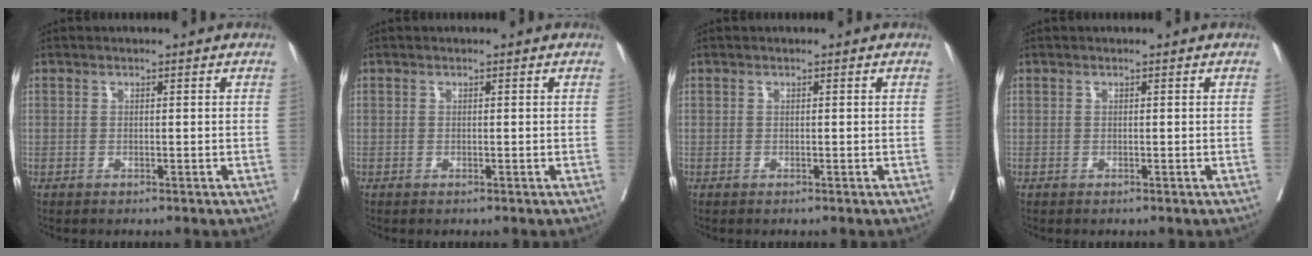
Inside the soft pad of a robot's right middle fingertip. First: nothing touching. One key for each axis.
{"total": 0.0}
{"total": 0.0}
{"total": 0.0}